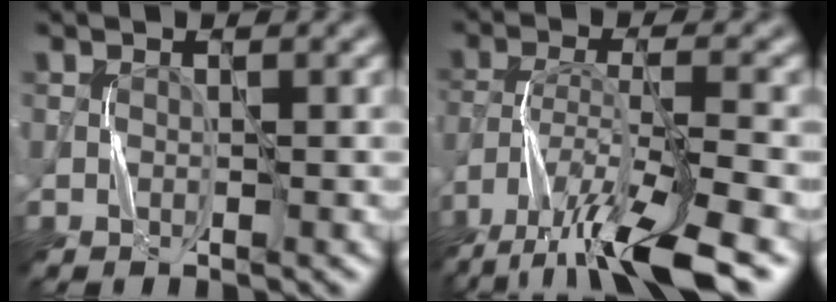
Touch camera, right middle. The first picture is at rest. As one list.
[{"total": 11.2, "force": [-8.4, 2.3, 7.2], "torque": [-0.133, -0.009, -0.142]}]